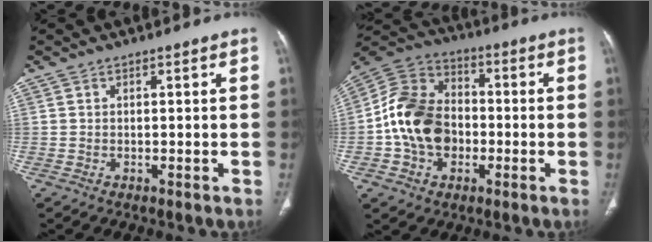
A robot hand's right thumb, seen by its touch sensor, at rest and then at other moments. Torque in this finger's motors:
{"motor_torque": [0.60, 0.47, 0.97, -1.05, 0.13]}